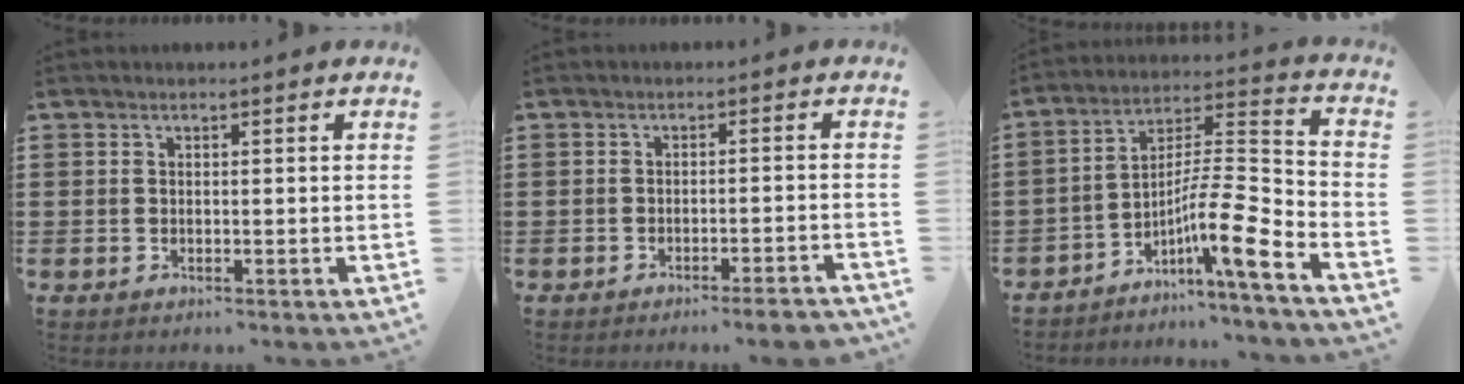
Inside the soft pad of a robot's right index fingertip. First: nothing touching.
{"total": 3.1, "force": [-2.5, -0.3, 1.8], "torque": [-0.029, -0.006, -0.045]}
{"total": 10.8, "force": [-5.7, 1.0, 9.1], "torque": [-0.169, -0.017, -0.112]}